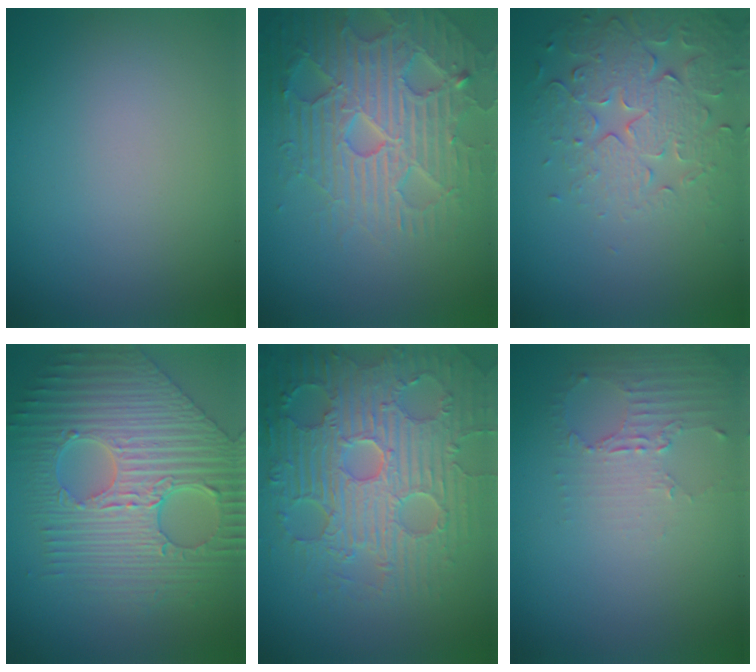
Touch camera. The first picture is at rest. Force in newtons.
{"total": 7.0, "press": 6.9, "slide": 1.4}
{"total": 5.0, "press": 4.1, "slide": 2.9}
{"total": 10.1, "press": 7.0, "slide": 7.3}
{"total": 9.1, "press": 6.7, "slide": 6.2}
{"total": 2.3, "press": 1.8, "slide": 1.6}